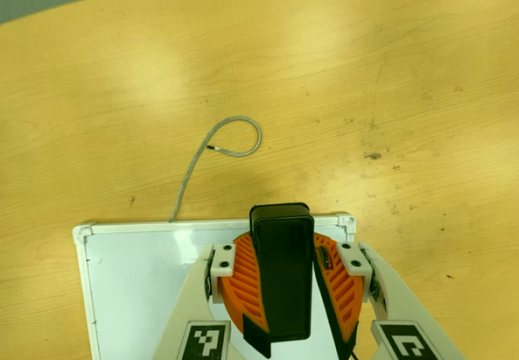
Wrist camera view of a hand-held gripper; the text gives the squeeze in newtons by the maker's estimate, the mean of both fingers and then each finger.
{"total": 10.3, "left": 10.0, "right": 10.5}